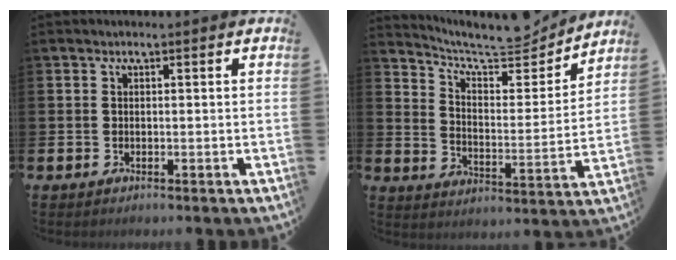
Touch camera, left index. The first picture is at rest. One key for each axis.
{"total": 8.3, "fx": 7.7, "fy": 1.9, "fz": 2.5, "tx": -0.064, "ty": -0.062, "tz": 0.131}